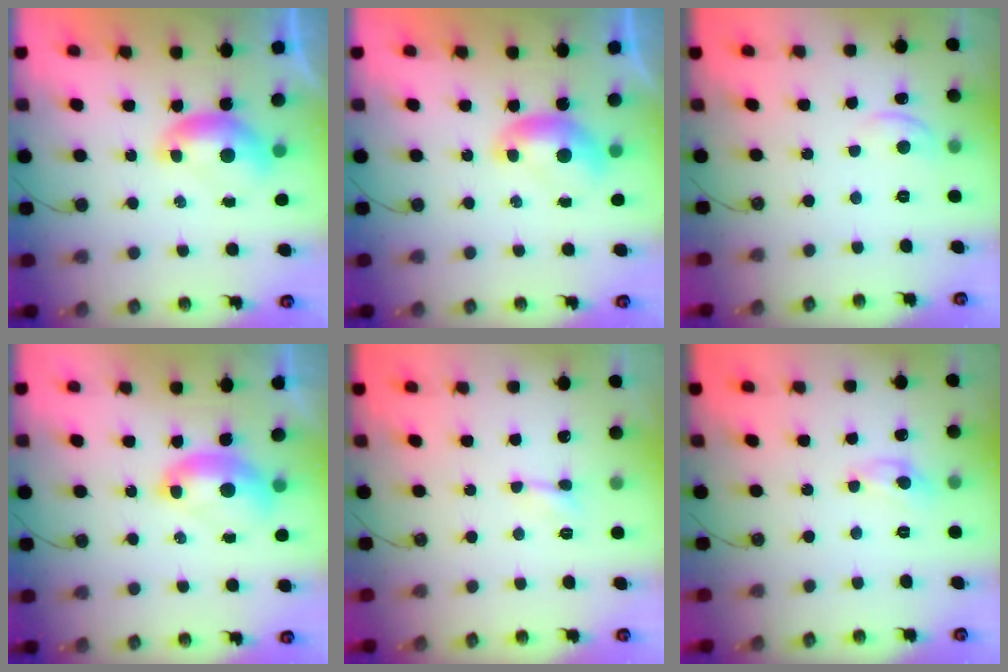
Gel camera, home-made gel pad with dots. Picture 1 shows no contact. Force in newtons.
{"total": 0.0}
{"total": 0.8, "press": 0.5, "slide": 0.7}
{"total": 2.6, "press": 2.5, "slide": 0.5}
{"total": 3.5, "press": 3.5, "slide": 0.7}
{"total": 2.4, "press": 2.4, "slide": 0.3}